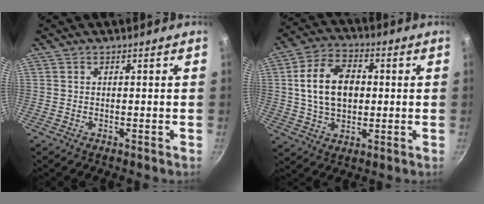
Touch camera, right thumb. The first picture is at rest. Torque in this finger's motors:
{"motor_torque": [0.19, 1.60, 1.06, -0.06, 0.33]}